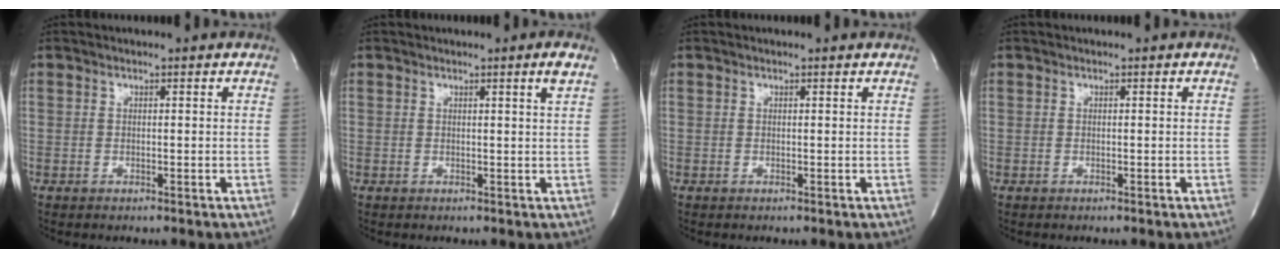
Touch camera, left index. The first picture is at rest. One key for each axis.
{"total": 1.5, "fx": 0.8, "fy": -0.6, "fz": 1.1, "tx": -0.022, "ty": -0.010, "tz": 0.014}
{"total": 0.7, "fx": 0.7, "fy": 0.0, "fz": 0.1, "tx": -0.010, "ty": 0.003, "tz": 0.006}
{"total": 0.0}